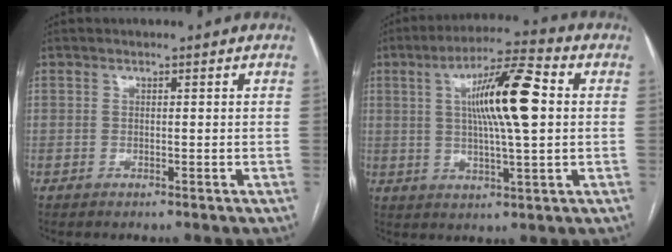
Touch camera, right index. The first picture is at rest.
{"total": 12.9, "force": [2.1, 1.3, 12.7], "torque": [-0.216, 0.016, 0.033]}